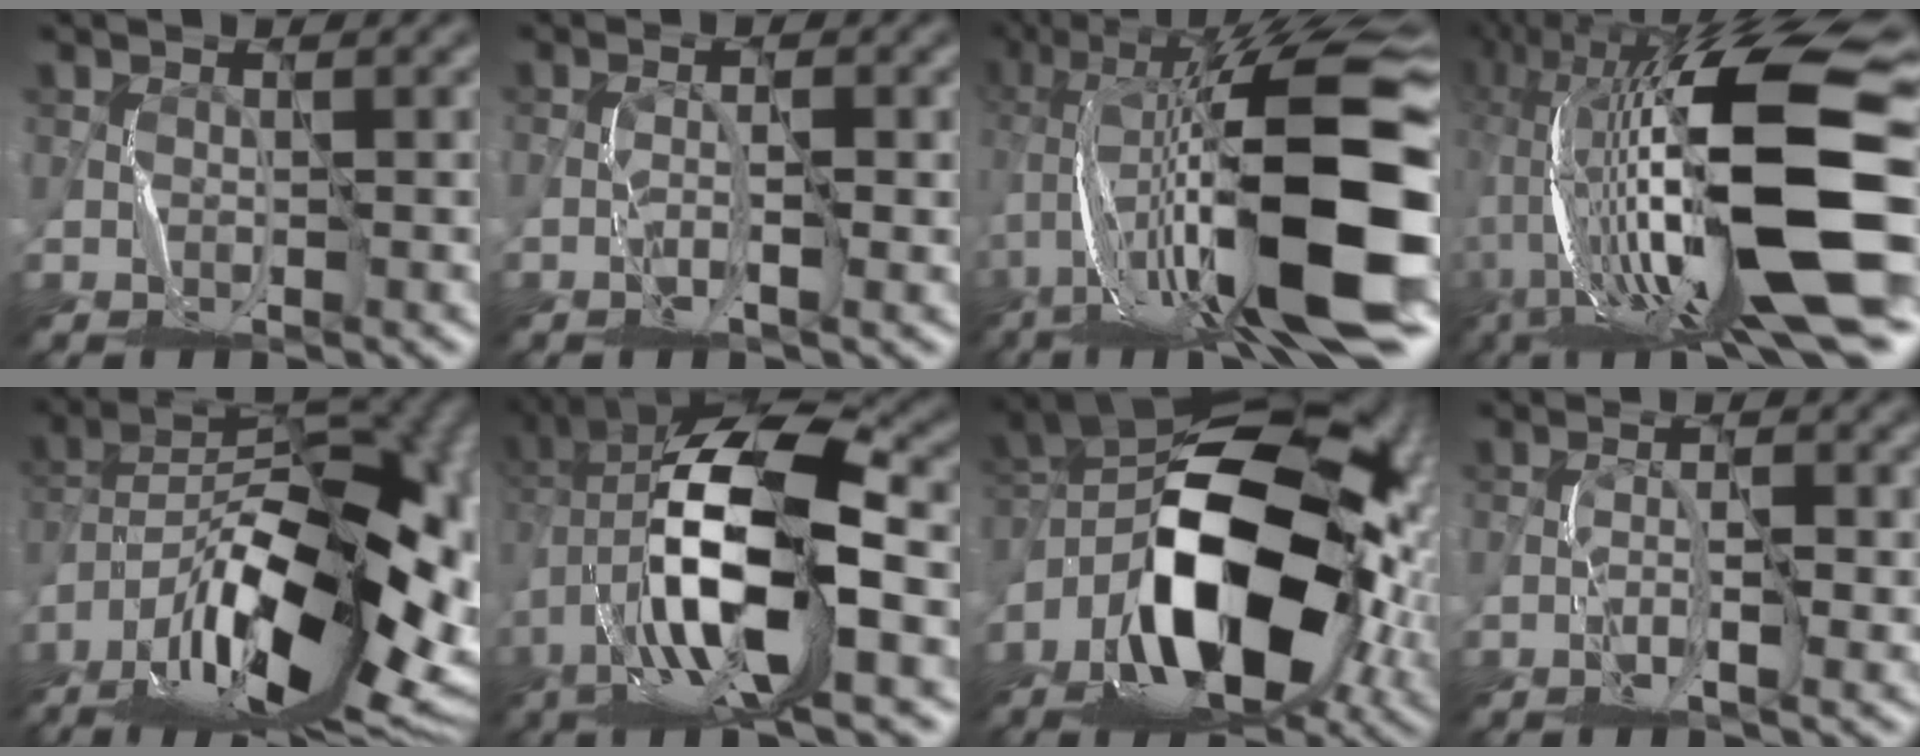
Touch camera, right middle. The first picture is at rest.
{"total": 1.9, "force": [-0.8, 0.3, 1.7], "torque": [-0.034, 0.001, -0.017]}
{"total": 18.0, "force": [-2.0, 4.8, 17.2], "torque": [-0.289, 0.036, -0.040]}
{"total": 19.3, "force": [-0.4, 5.7, 18.4], "torque": [-0.334, 0.003, -0.005]}
{"total": 19.2, "force": [-8.9, 8.5, 14.8], "torque": [-0.220, 0.019, -0.129]}
{"total": 14.5, "force": [-2.2, 5.5, 13.3], "torque": [-0.249, 0.019, -0.046]}
{"total": 15.8, "force": [-5.0, 8.5, 12.3], "torque": [-0.192, 0.012, -0.096]}
{"total": 2.4, "force": [-0.9, 0.5, 2.1], "torque": [-0.042, 0.000, -0.018]}